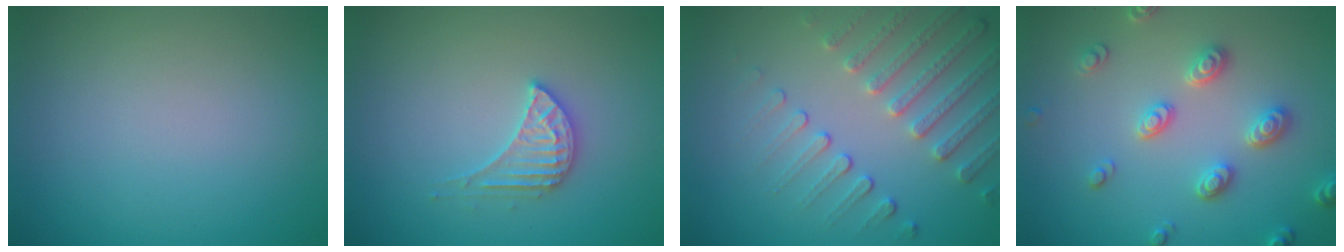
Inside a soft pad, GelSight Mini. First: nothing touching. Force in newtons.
{"total": 2.6, "press": 2.6, "slide": 0.2}
{"total": 4.0, "press": 3.3, "slide": 2.3}
{"total": 3.3, "press": 3.2, "slide": 0.9}